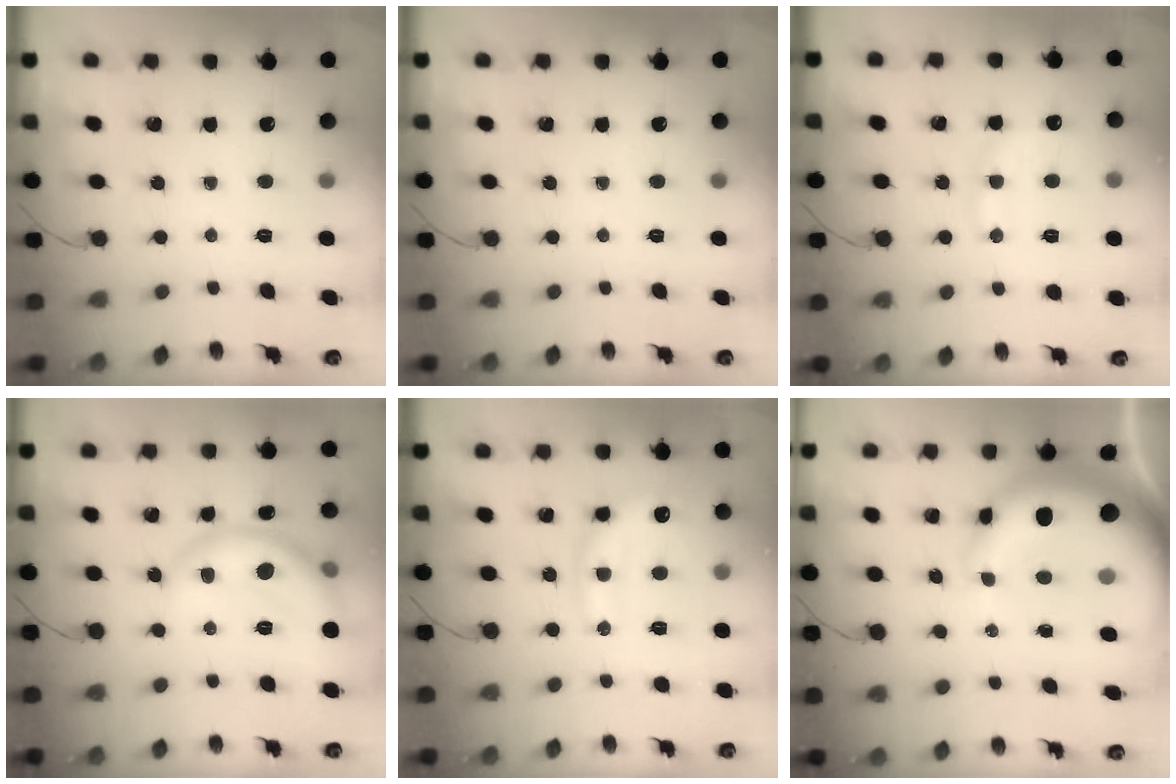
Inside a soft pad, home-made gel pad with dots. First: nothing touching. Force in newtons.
{"total": 0.0}
{"total": 8.1, "press": 8.0, "slide": 1.0}
{"total": 9.6, "press": 9.6, "slide": 1.1}
{"total": 11.0, "press": 10.9, "slide": 0.7}
{"total": 13.9, "press": 13.6, "slide": 2.8}